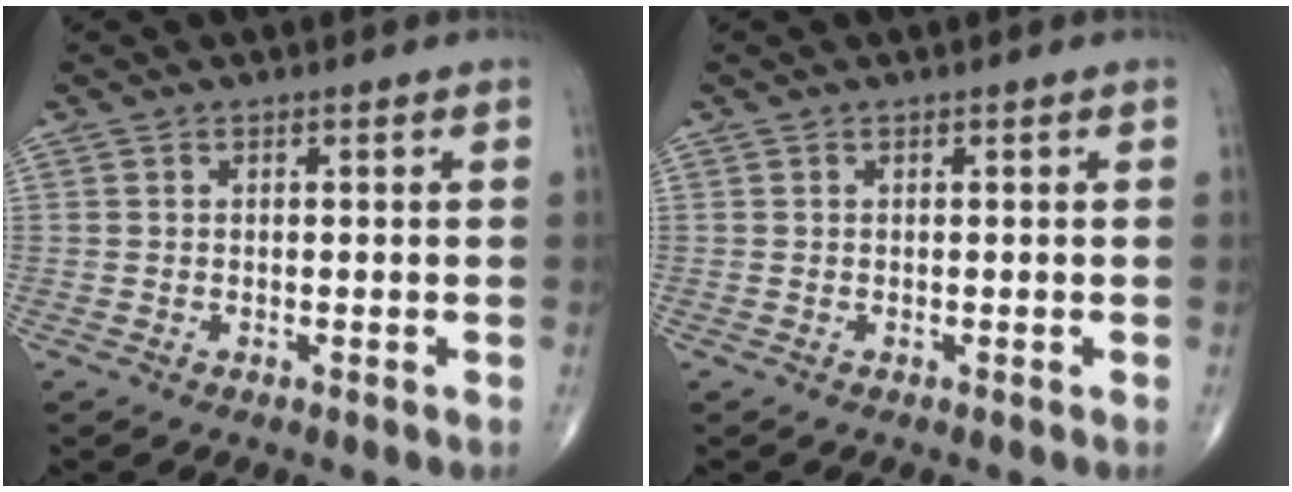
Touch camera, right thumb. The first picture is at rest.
{"total": 0.0}